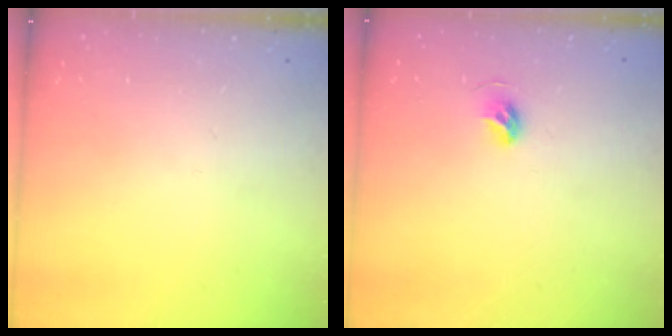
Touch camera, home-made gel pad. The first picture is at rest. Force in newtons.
{"total": 5.4, "press": 5.2, "slide": 1.2}